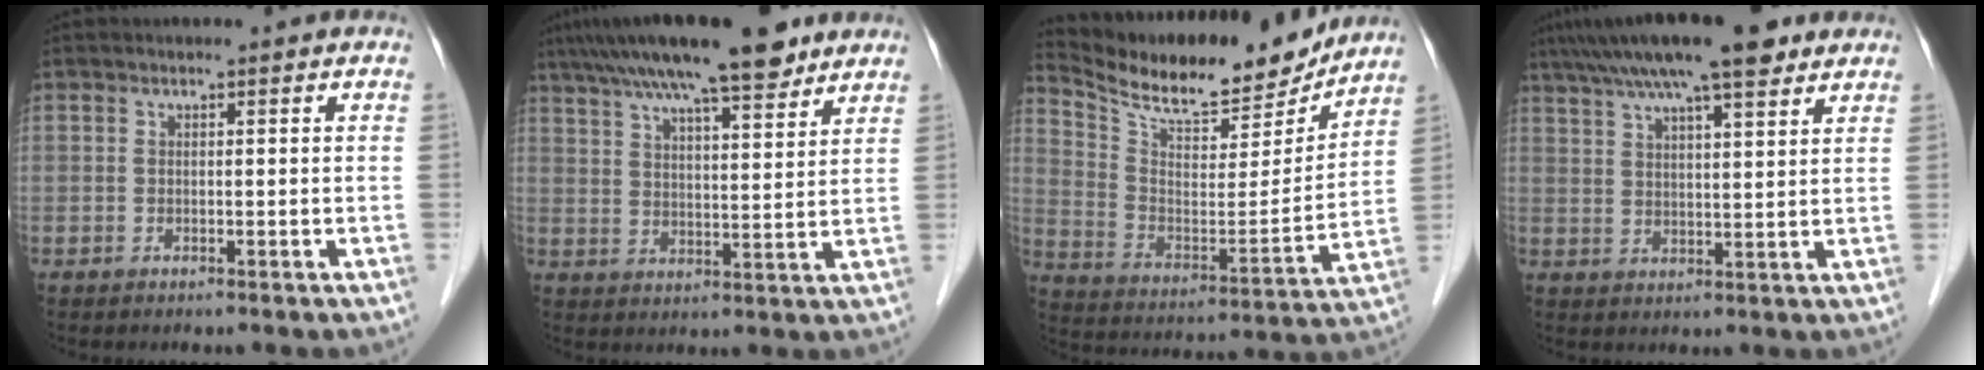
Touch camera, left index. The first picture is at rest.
{"total": 16.6, "force": [12.6, 2.7, 10.4], "torque": [-0.177, 0.031, 0.194]}
{"total": 19.3, "force": [17.6, 4.4, 6.6], "torque": [-0.128, -0.015, 0.278]}
{"total": 14.4, "force": [10.7, 2.2, 9.4], "torque": [-0.160, 0.032, 0.164]}